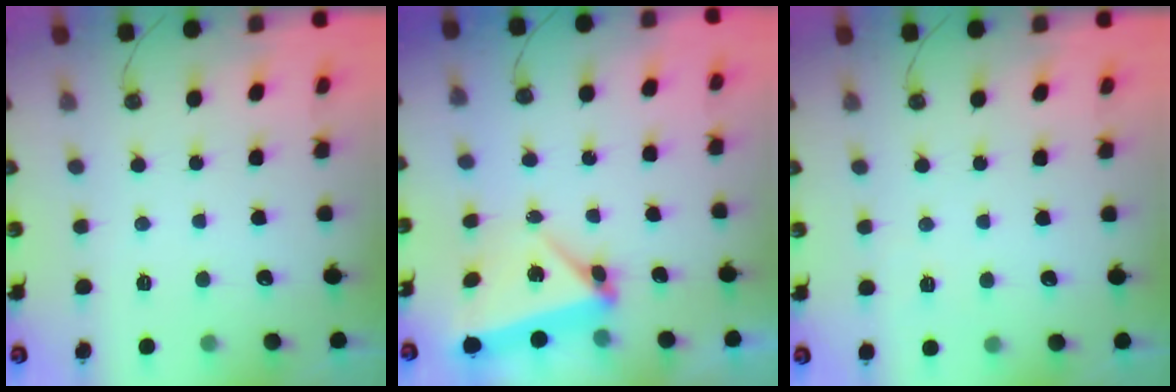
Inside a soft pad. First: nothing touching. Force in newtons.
{"total": 5.7, "press": 4.8, "slide": 3.1}
{"total": 2.6, "press": 2.6, "slide": 0.4}